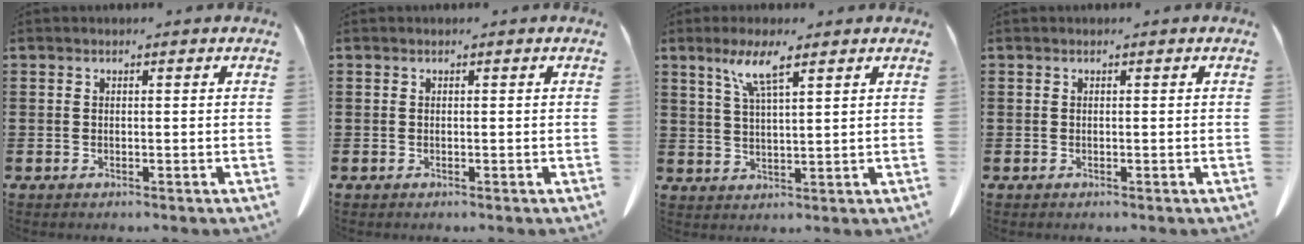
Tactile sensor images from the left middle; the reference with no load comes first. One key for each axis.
{"total": 0.0}
{"total": 6.3, "fx": 3.8, "fy": 0.9, "fz": 4.9, "tx": -0.108, "ty": 0.006, "tz": 0.065}
{"total": 0.0}